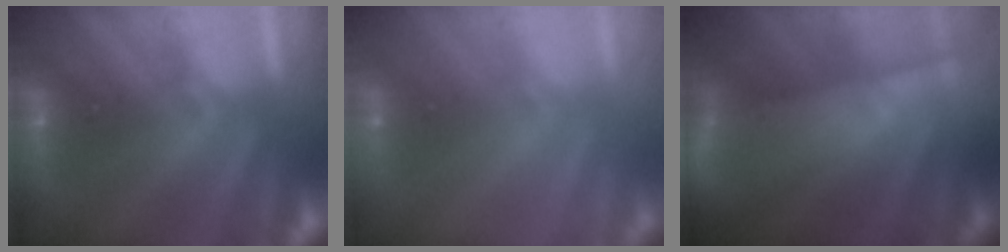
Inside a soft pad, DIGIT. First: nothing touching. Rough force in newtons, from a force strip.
{"total": 2.2}
{"total": 6.8}